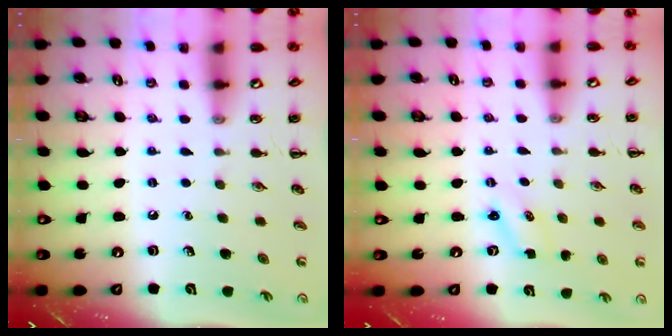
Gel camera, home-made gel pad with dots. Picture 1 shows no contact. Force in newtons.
{"total": 1.6, "press": 1.5, "slide": 0.4}